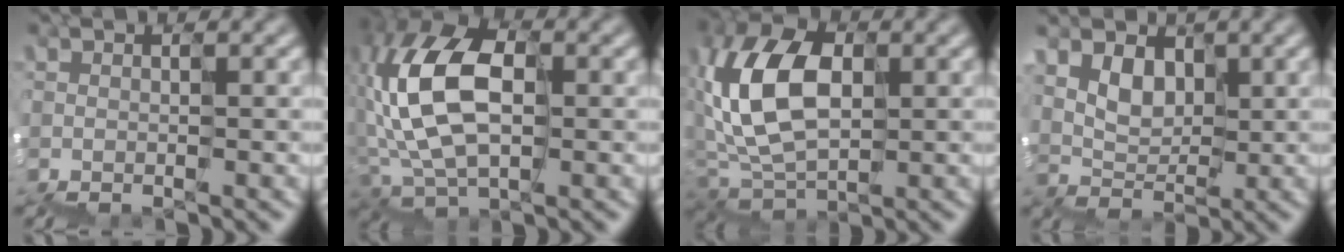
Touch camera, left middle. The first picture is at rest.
{"total": 8.1, "force": [0.7, 5.0, 6.2], "torque": [-0.166, 0.030, 0.004]}
{"total": 7.1, "force": [1.5, 5.1, 4.7], "torque": [-0.134, 0.025, 0.024]}
{"total": 2.3, "force": [1.6, 1.2, -1.0], "torque": [0.000, 0.009, 0.034]}